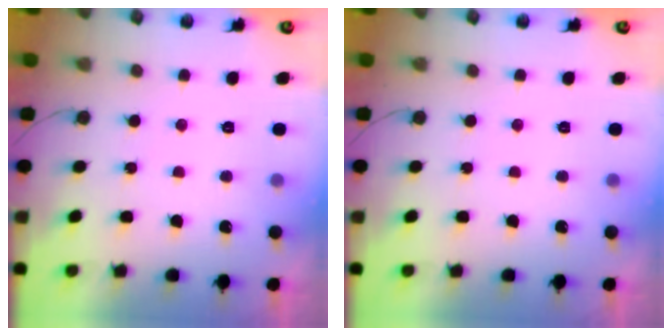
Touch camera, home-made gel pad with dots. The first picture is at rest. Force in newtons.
{"total": 0.0}